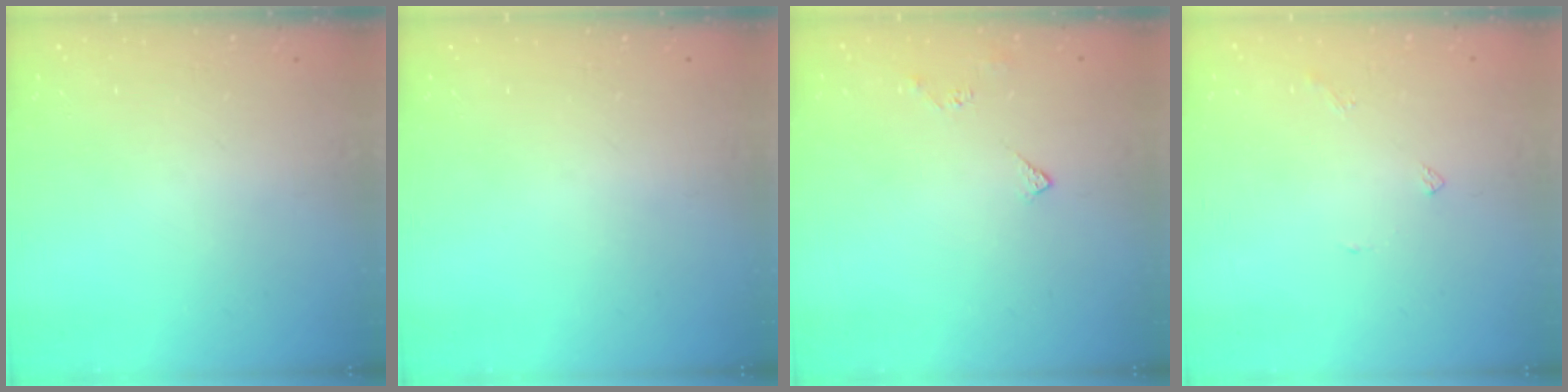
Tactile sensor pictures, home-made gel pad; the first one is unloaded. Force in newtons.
{"total": 0.0}
{"total": 4.2, "press": 4.1, "slide": 0.7}
{"total": 3.5, "press": 3.5, "slide": 0.5}